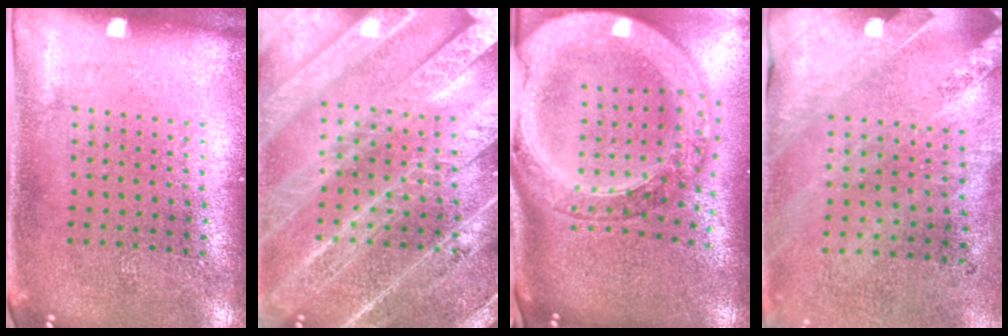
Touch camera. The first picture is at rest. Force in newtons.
{"total": 6.1, "press": 6.0, "slide": 0.8}
{"total": 4.0, "press": 3.1, "slide": 2.5}
{"total": 2.5, "press": 2.0, "slide": 1.4}